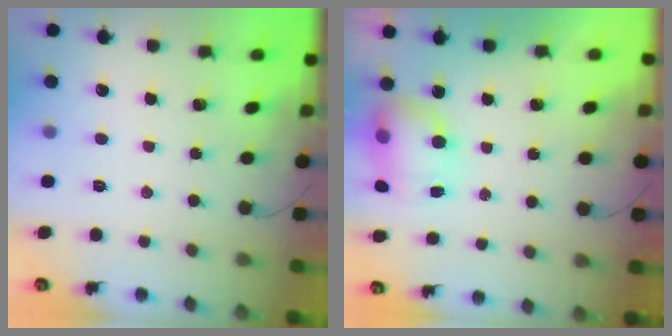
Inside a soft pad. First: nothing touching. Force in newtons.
{"total": 7.7, "press": 7.6, "slide": 1.3}